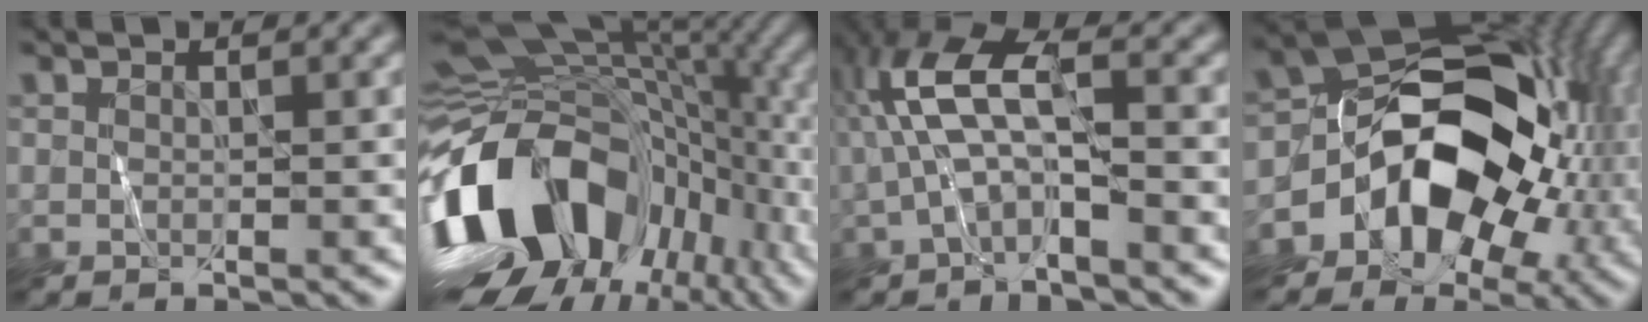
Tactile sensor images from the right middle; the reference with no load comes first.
{"total": 17.9, "force": [-4.8, 12.1, 12.2], "torque": [-0.249, -0.004, -0.089]}
{"total": 5.5, "force": [-0.7, 2.0, 5.0], "torque": [-0.112, 0.027, -0.019]}
{"total": 12.4, "force": [-3.5, 8.9, 7.9], "torque": [-0.095, 0.008, -0.071]}